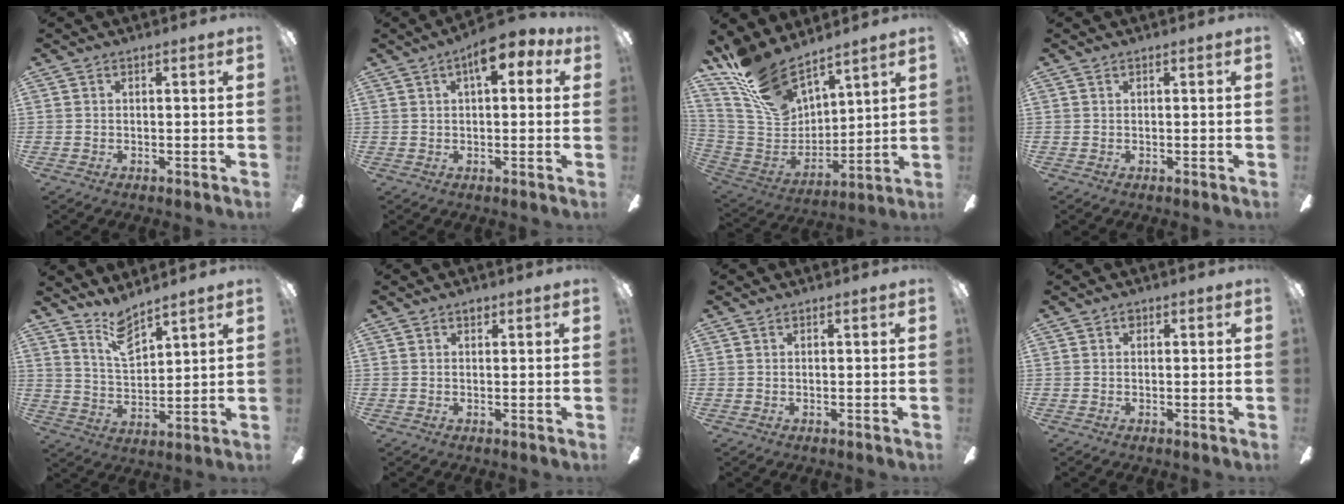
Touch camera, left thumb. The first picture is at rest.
{"total": 8.4, "force": [4.0, 3.6, 6.4], "torque": [-0.079, -0.011, 0.061]}
{"total": 17.8, "force": [14.1, 7.5, 7.9], "torque": [-0.170, -0.086, 0.264]}
{"total": 0.0}
{"total": 8.3, "force": [6.9, 2.7, 3.9], "torque": [-0.081, -0.036, 0.124]}
{"total": 1.0, "force": [0.7, 0.6, 0.4], "torque": [-0.001, -0.001, 0.011]}
{"total": 0.0}
{"total": 0.8, "force": [0.4, 0.6, 0.4], "torque": [-0.009, 0.003, 0.006]}